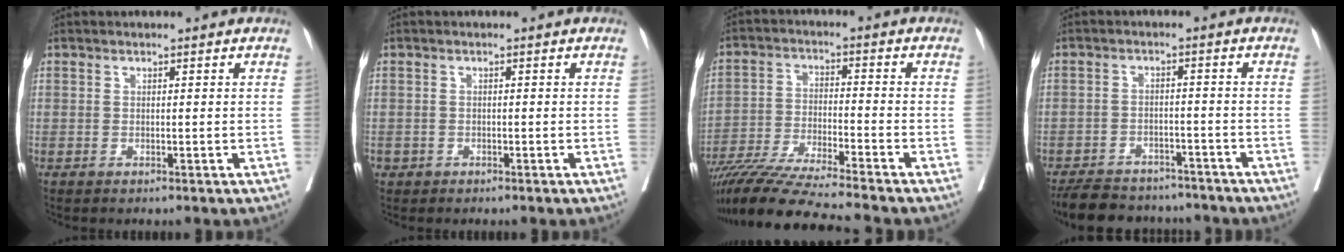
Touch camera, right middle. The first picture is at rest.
{"total": 0.9, "force": [-0.5, 0.7, 0.1], "torque": [-0.003, 0.004, -0.007]}
{"total": 13.6, "force": [-12.0, -1.7, 6.1], "torque": [-0.100, -0.024, -0.209]}
{"total": 12.2, "force": [-11.0, 4.1, 3.4], "torque": [-0.056, 0.006, -0.151]}